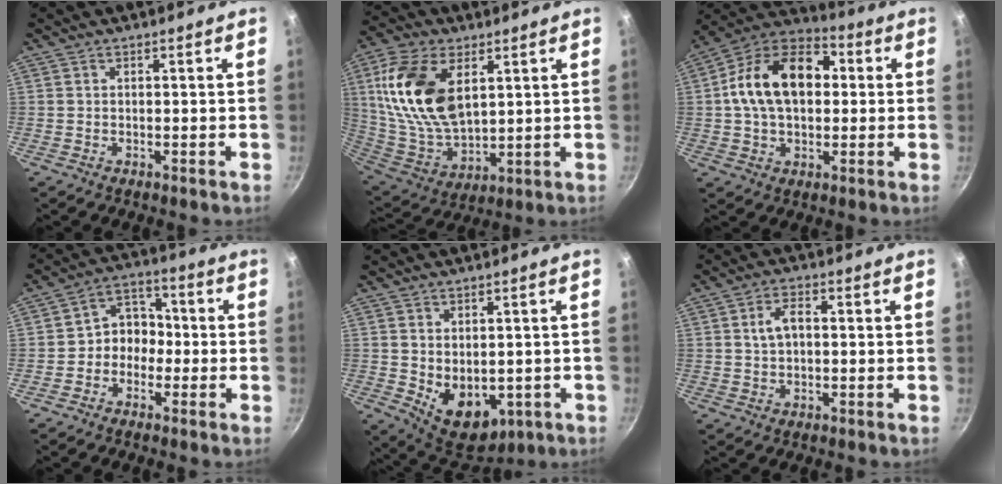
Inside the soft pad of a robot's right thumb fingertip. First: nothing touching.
{"total": 19.8, "force": [5.9, 11.4, 15.1], "torque": [-0.282, -0.022, 0.125]}
{"total": 17.5, "force": [1.8, 11.5, 13.1], "torque": [-0.191, 0.033, 0.011]}
{"total": 6.9, "force": [-1.7, 5.7, 3.4], "torque": [-0.006, 0.035, -0.042]}
{"total": 10.7, "force": [-1.4, 7.4, 7.7], "torque": [-0.087, -0.015, 0.005]}
{"total": 4.4, "force": [0.4, 2.6, 3.5], "torque": [-0.062, 0.015, 0.005]}